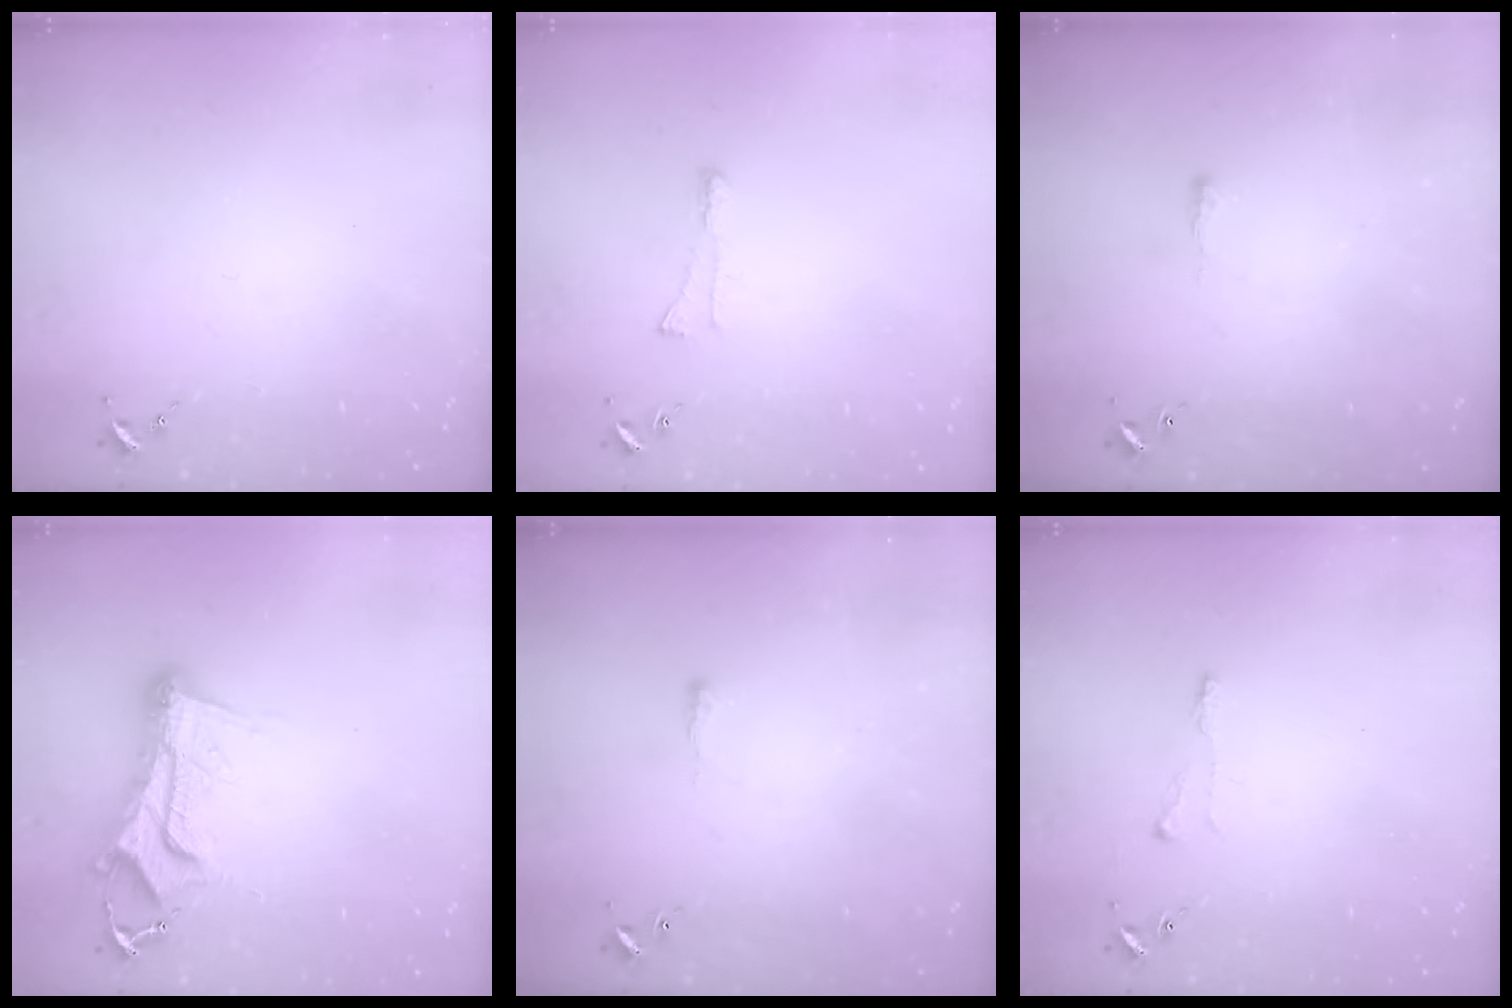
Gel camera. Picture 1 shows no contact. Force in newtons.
{"total": 3.4, "press": 3.4, "slide": 0.4}
{"total": 2.1, "press": 2.1, "slide": 0.5}
{"total": 13.8, "press": 13.8, "slide": 1.2}
{"total": 2.1, "press": 2.1, "slide": 0.5}
{"total": 3.9, "press": 3.9, "slide": 0.3}